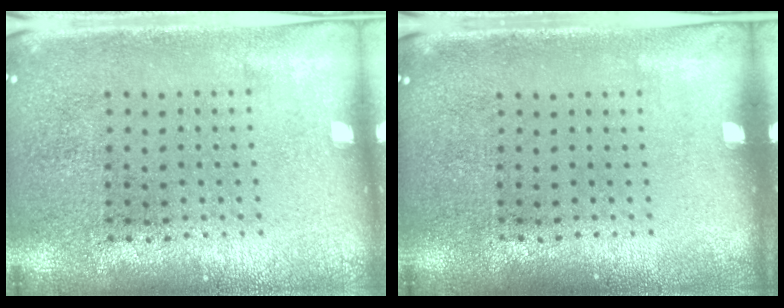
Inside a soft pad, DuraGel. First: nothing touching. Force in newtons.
{"total": 0.0}